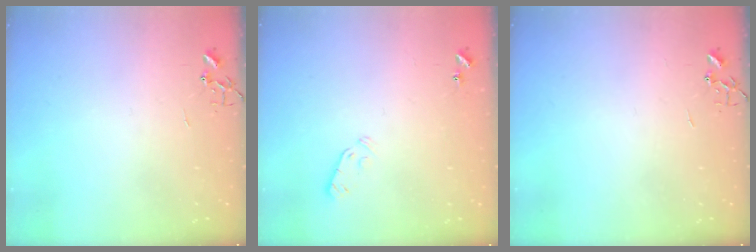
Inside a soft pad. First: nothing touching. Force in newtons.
{"total": 3.9, "press": 3.8, "slide": 0.7}
{"total": 0.0}